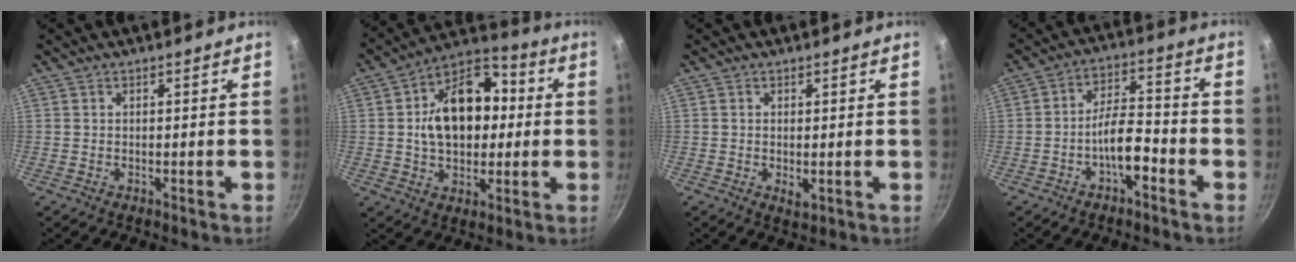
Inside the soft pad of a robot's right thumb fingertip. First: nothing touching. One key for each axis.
{"total": 17.6, "fx": 1.4, "fy": 12.1, "fz": 12.7, "tx": -0.163, "ty": 0.032, "tz": 0.010}
{"total": 1.9, "fx": -0.1, "fy": 0.9, "fz": 1.6, "tx": -0.028, "ty": -0.007, "tz": -0.001}
{"total": 7.9, "fx": -3.7, "fy": 3.1, "fz": 6.3, "tx": -0.095, "ty": 0.042, "tz": -0.065}